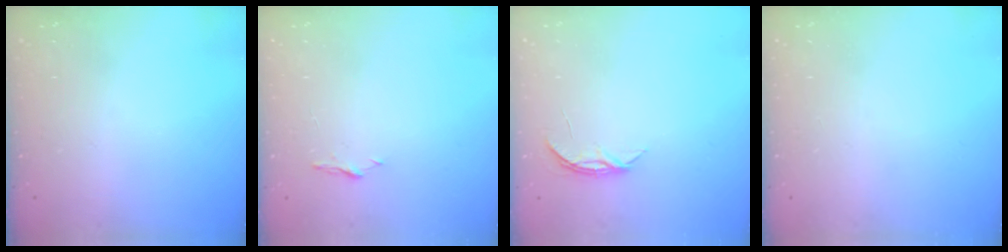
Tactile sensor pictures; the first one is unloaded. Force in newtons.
{"total": 3.7, "press": 3.7, "slide": 0.5}
{"total": 3.7, "press": 3.7, "slide": 0.4}
{"total": 0.0}